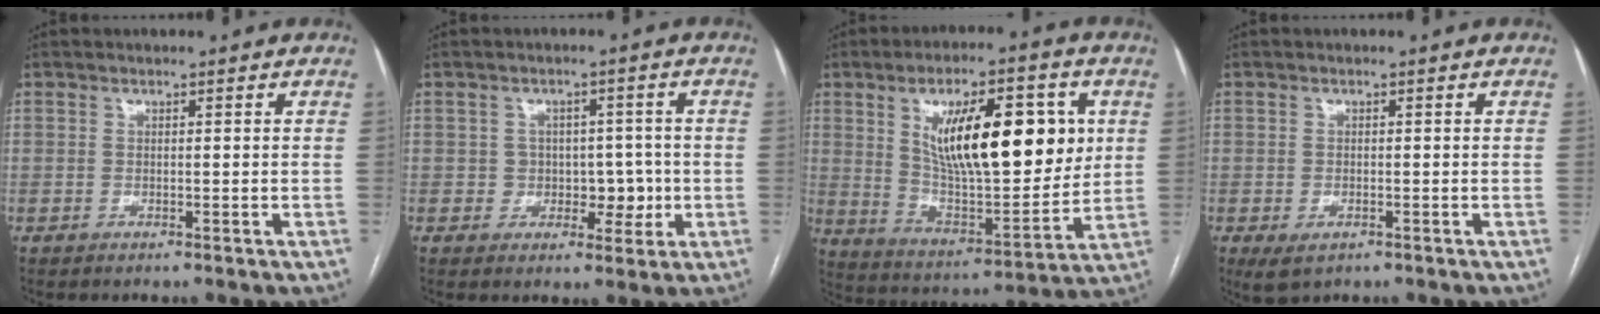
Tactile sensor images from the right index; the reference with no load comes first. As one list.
[{"total": 4.5, "force": [-0.4, 4.2, 1.6], "torque": [0.001, 0.018, -0.004]}, {"total": 20.1, "force": [5.6, 6.6, 18.2], "torque": [-0.298, 0.004, 0.098]}, {"total": 3.2, "force": [-1.4, 1.7, 2.2], "torque": [-0.044, -0.007, -0.013]}]